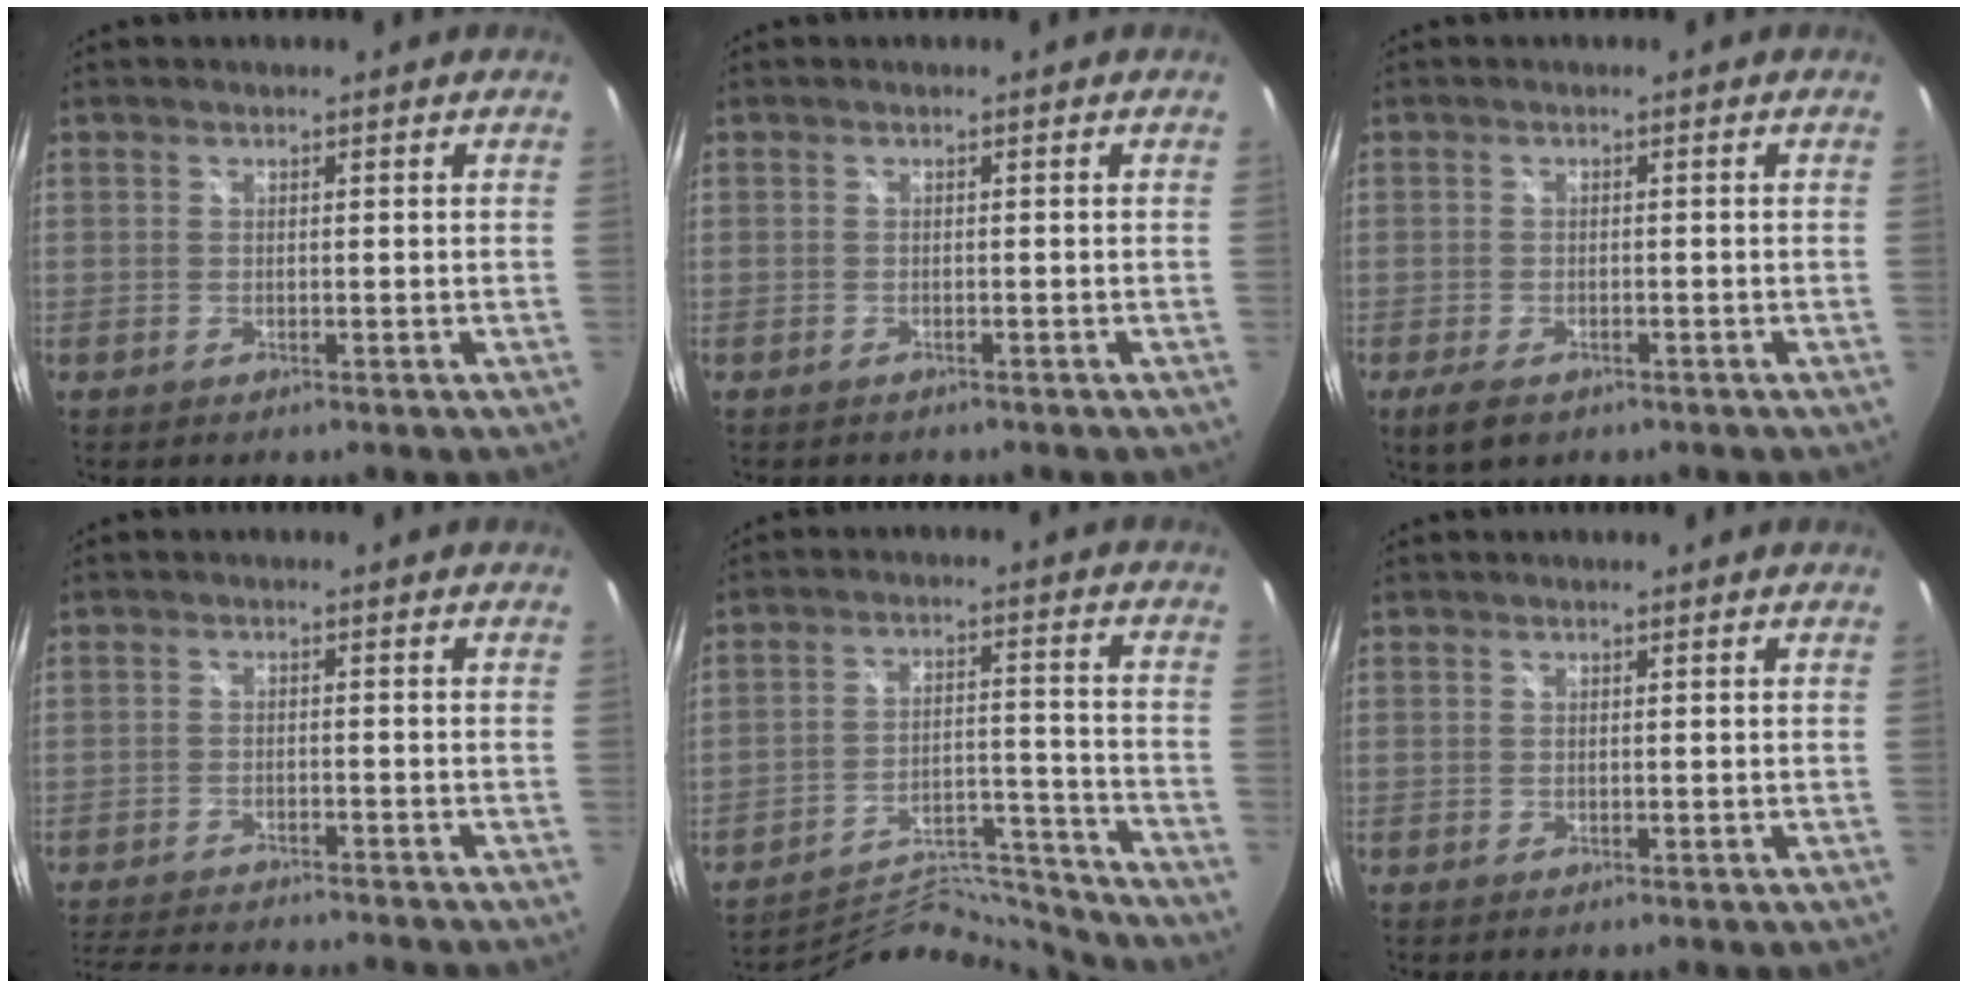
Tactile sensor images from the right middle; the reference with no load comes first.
{"total": 1.2, "force": [-1.1, 0.5, 0.1], "torque": [-0.008, -0.002, -0.014]}
{"total": 4.3, "force": [-2.7, 2.2, 2.5], "torque": [-0.060, -0.014, -0.047]}
{"total": 12.1, "force": [-11.0, 1.7, 4.6], "torque": [-0.109, -0.014, -0.172]}
{"total": 15.3, "force": [-15.3, 0.6, 1.0], "torque": [-0.025, 0.032, -0.236]}
{"total": 0.0}